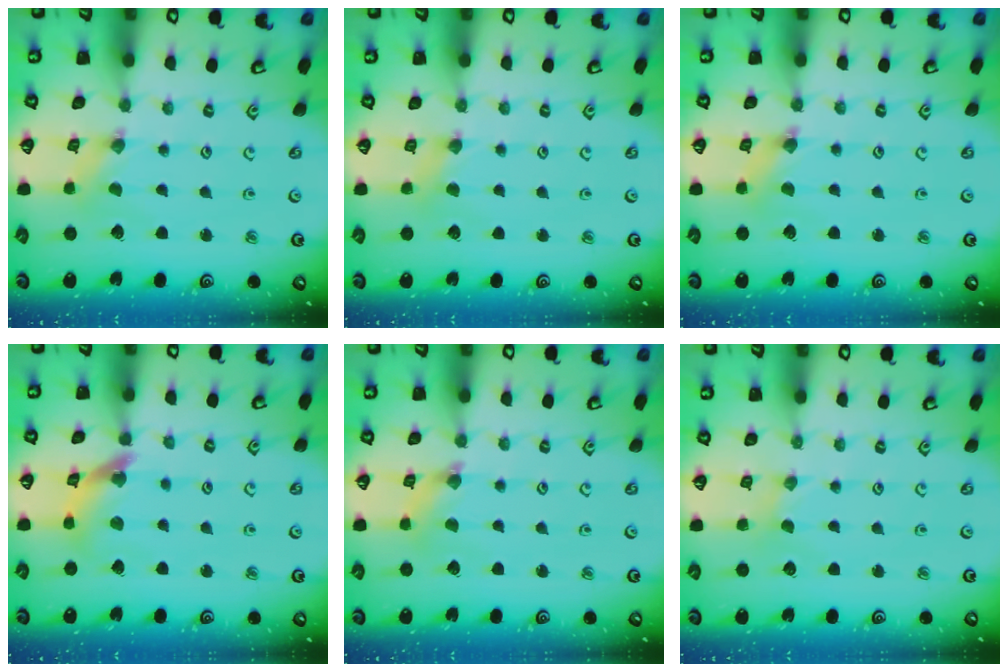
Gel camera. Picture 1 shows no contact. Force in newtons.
{"total": 2.4, "press": 2.4, "slide": 0.5}
{"total": 1.6, "press": 1.6, "slide": 0.2}
{"total": 10.3, "press": 10.2, "slide": 1.1}
{"total": 2.1, "press": 2.1, "slide": 0.4}
{"total": 0.0}